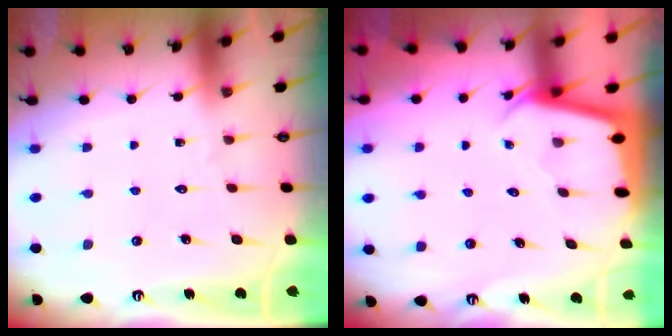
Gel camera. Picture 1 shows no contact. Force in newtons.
{"total": 2.3, "press": 2.3, "slide": 0.0}